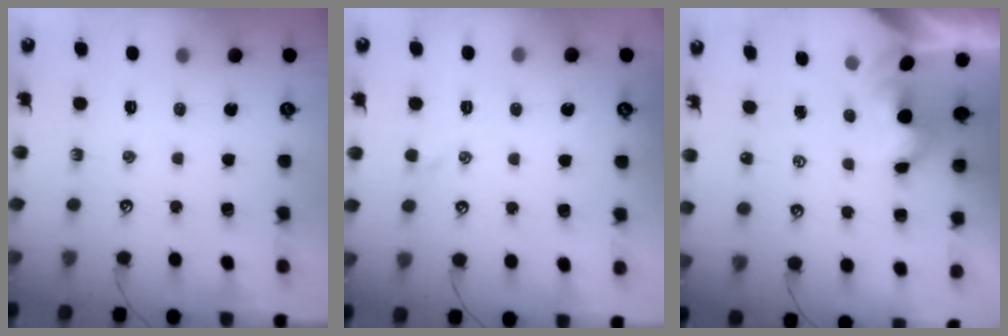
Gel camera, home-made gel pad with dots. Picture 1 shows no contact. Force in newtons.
{"total": 0.7, "press": 0.4, "slide": 0.5}
{"total": 2.4, "press": 2.4, "slide": 0.3}